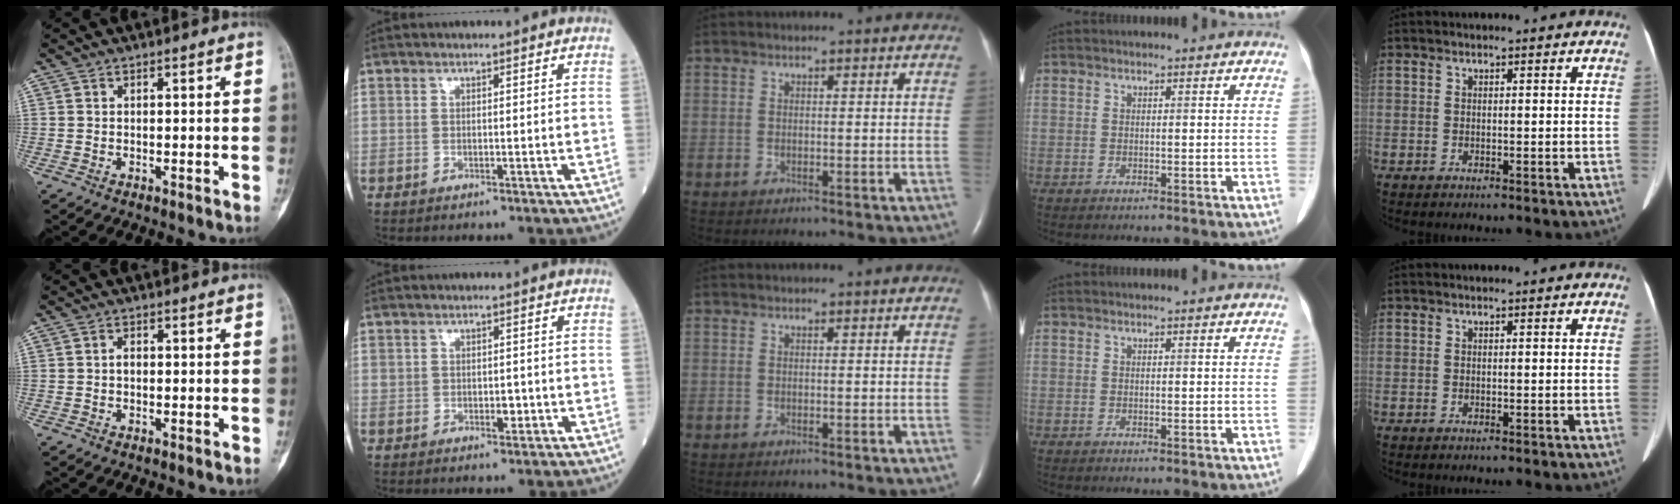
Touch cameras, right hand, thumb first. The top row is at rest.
{"thumb": {"total": 1.2, "force": [-0.2, 0.7, 0.9], "torque": [-0.010, 0.003, -0.005]}, "index": {"total": 1.9, "force": [-0.1, 1.3, 1.4], "torque": [-0.020, 0.000, 0.002]}}